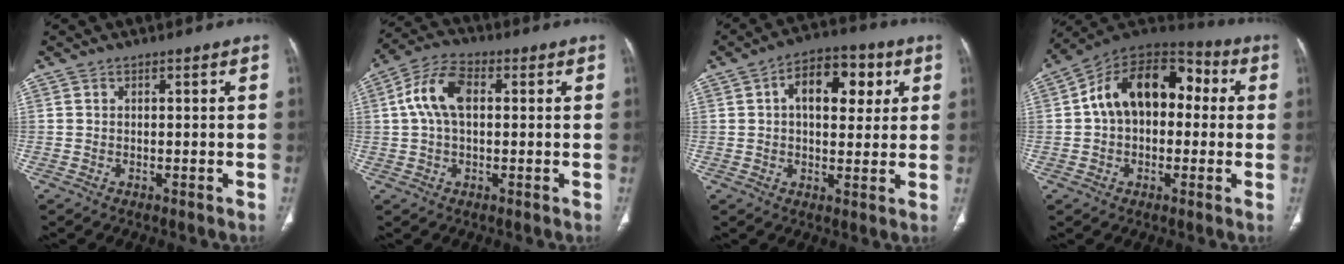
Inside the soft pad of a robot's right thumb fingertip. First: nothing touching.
{"total": 9.1, "force": [1.4, 5.3, 7.3], "torque": [-0.149, 0.025, 0.024]}
{"total": 12.2, "force": [3.5, 7.0, 9.3], "torque": [-0.105, 0.011, 0.046]}
{"total": 17.4, "force": [2.0, 11.5, 12.9], "torque": [-0.170, 0.049, 0.023]}